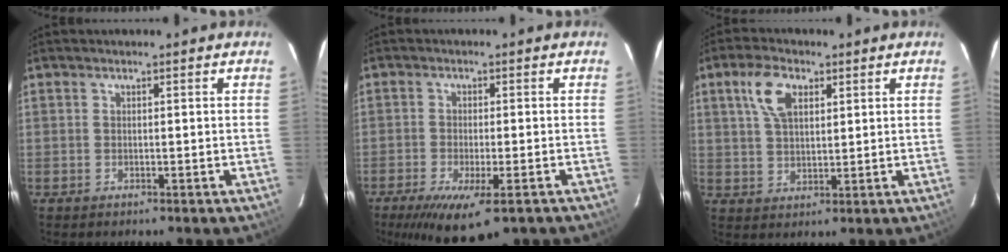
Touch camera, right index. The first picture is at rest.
{"total": 11.6, "force": [-7.7, 3.3, 8.1], "torque": [-0.161, -0.037, -0.118]}
{"total": 7.3, "force": [3.2, 4.0, 5.3], "torque": [-0.106, 0.018, 0.062]}